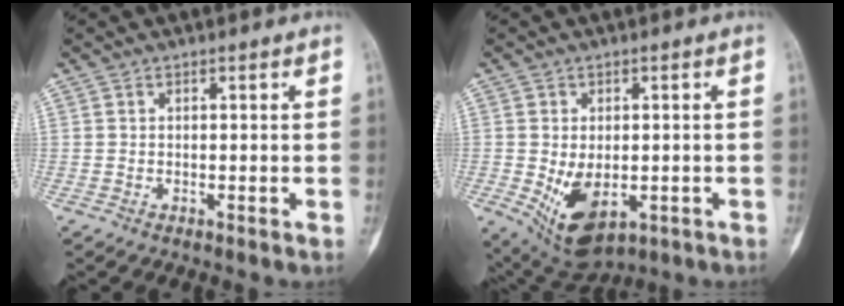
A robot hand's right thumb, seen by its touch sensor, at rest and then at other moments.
{"total": 10.2, "force": [-2.5, 6.2, 7.8], "torque": [-0.116, -0.004, -0.021]}